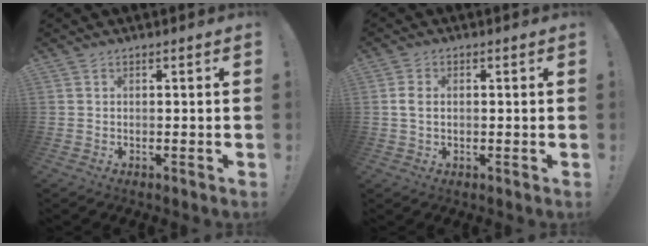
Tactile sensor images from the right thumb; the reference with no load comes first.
{"total": 3.2, "force": [0.0, 2.1, 2.5], "torque": [-0.059, 0.009, -0.001]}